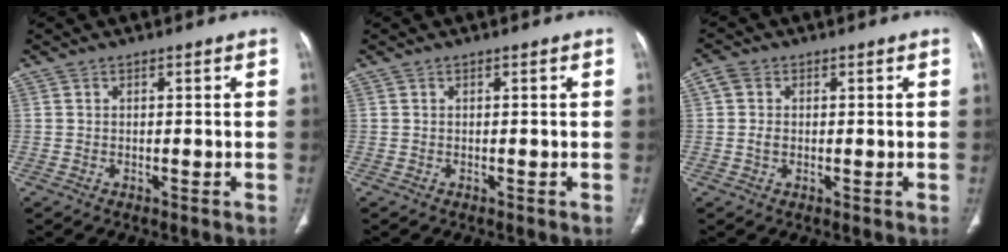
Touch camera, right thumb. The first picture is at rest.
{"total": 0.0}
{"total": 3.1, "force": [0.2, 2.5, 1.8], "torque": [-0.040, 0.007, 0.002]}